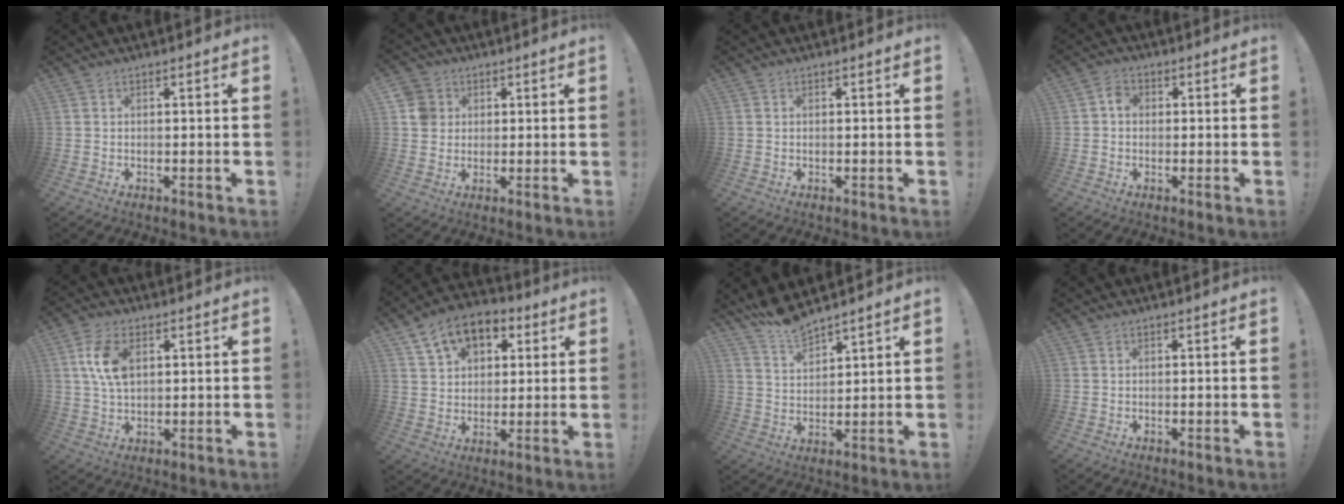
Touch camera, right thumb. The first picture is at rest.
{"total": 6.2, "force": [1.6, 5.7, 1.8], "torque": [-0.029, -0.001, 0.033]}
{"total": 0.0}
{"total": 3.5, "force": [-0.2, 2.6, 2.3], "torque": [-0.038, 0.011, -0.005]}
{"total": 9.6, "force": [2.7, 5.7, 7.2], "torque": [-0.141, 0.005, 0.051]}
{"total": 12.2, "force": [5.9, 8.7, 6.2], "torque": [-0.095, -0.023, 0.116]}
{"total": 7.6, "force": [7.2, 1.3, 2.1], "torque": [-0.051, -0.047, 0.135]}
{"total": 0.0}